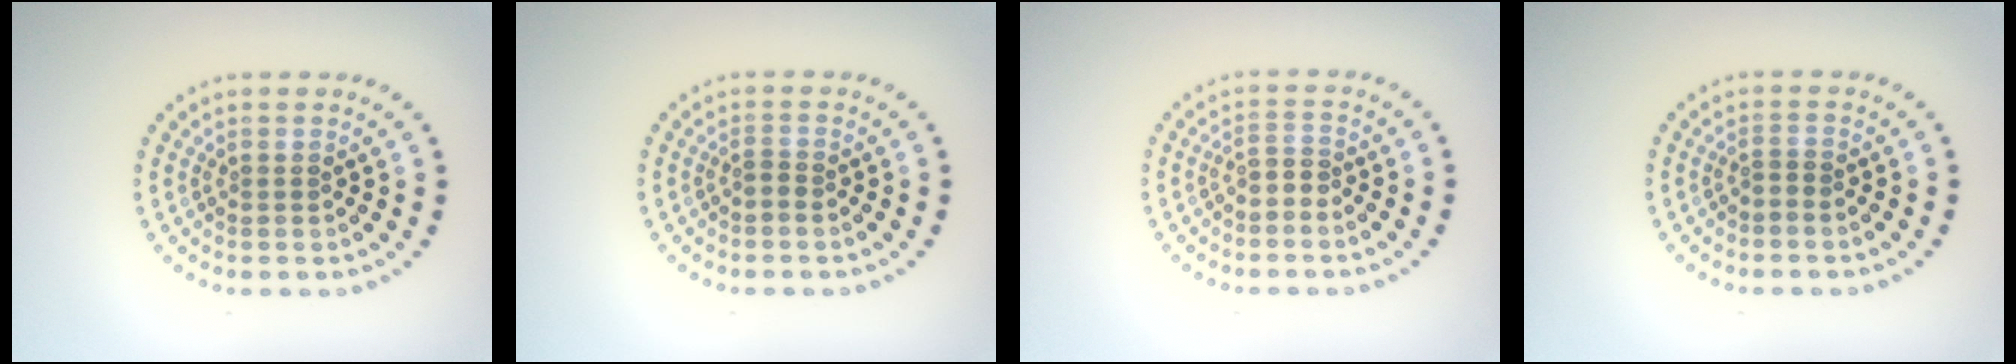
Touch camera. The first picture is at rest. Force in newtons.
{"total": 0.8, "press": 0.5, "slide": 0.7}
{"total": 1.6, "press": 1.3, "slide": 0.9}
{"total": 0.6, "press": 0.3, "slide": 0.5}